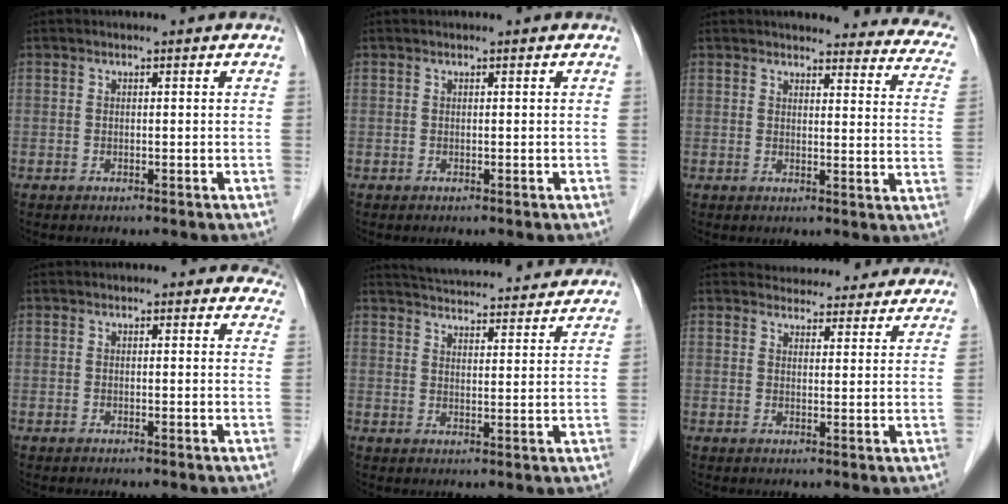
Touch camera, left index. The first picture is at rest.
{"total": 0.0}
{"total": 19.9, "force": [18.3, 4.4, 6.5], "torque": [-0.047, -0.049, 0.180]}
{"total": 3.8, "force": [3.4, 1.6, 0.2], "torque": [0.025, -0.011, 0.012]}
{"total": 21.9, "force": [20.5, 3.4, 6.7], "torque": [-0.106, 0.005, 0.265]}
{"total": 14.7, "force": [13.9, 4.3, 2.6], "torque": [-0.010, 0.007, 0.156]}